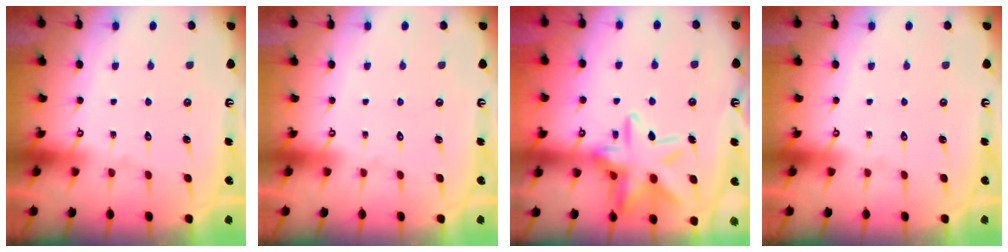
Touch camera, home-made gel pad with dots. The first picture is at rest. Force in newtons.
{"total": 0.0}
{"total": 16.9, "press": 16.8, "slide": 1.2}
{"total": 0.0}